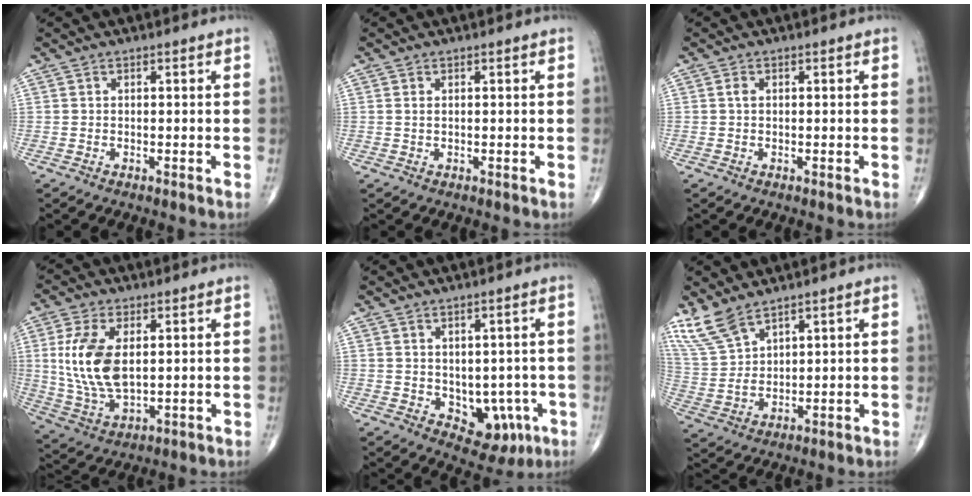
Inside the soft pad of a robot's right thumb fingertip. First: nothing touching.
{"total": 0.6, "force": [0.2, 0.3, 0.4], "torque": [-0.012, 0.002, 0.005]}
{"total": 0.9, "force": [0.1, 0.6, 0.6], "torque": [-0.011, 0.001, 0.000]}
{"total": 12.9, "force": [2.1, 6.8, 10.8], "torque": [-0.224, -0.013, 0.051]}
{"total": 8.6, "force": [-1.7, 6.0, 5.9], "torque": [-0.033, 0.003, -0.006]}
{"total": 8.3, "force": [6.5, 3.0, 4.2], "torque": [-0.093, -0.021, 0.153]}